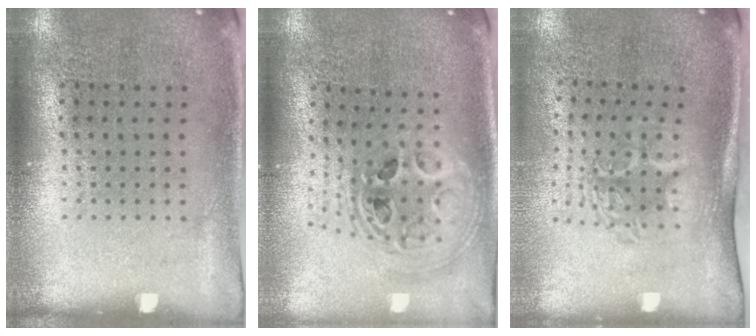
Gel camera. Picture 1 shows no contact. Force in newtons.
{"total": 2.4, "press": 1.8, "slide": 1.5}
{"total": 1.7, "press": 1.3, "slide": 1.1}